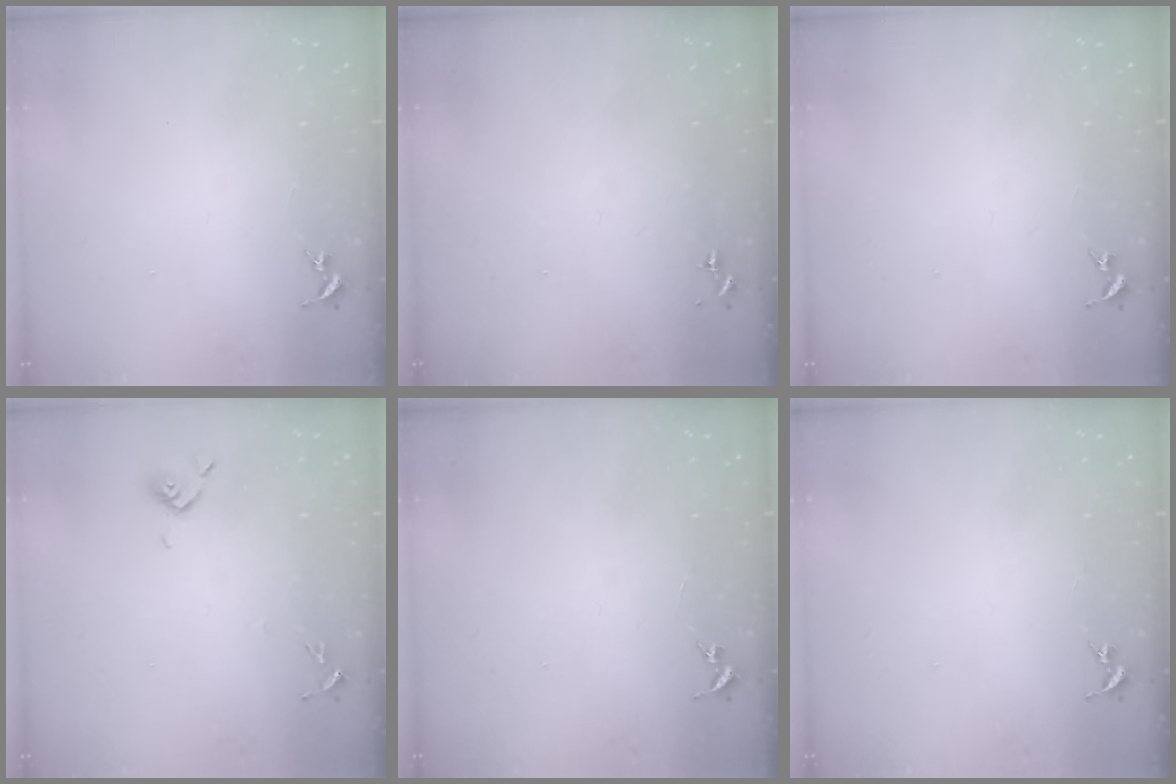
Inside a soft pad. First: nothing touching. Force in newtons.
{"total": 0.0}
{"total": 0.0}
{"total": 5.8, "press": 5.8, "slide": 0.7}
{"total": 0.0}
{"total": 0.0}